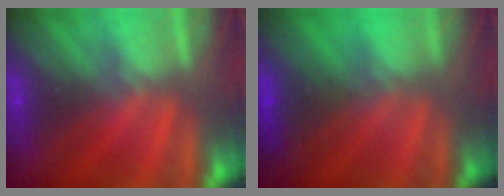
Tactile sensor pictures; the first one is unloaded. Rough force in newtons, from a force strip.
{"total": 1.5}